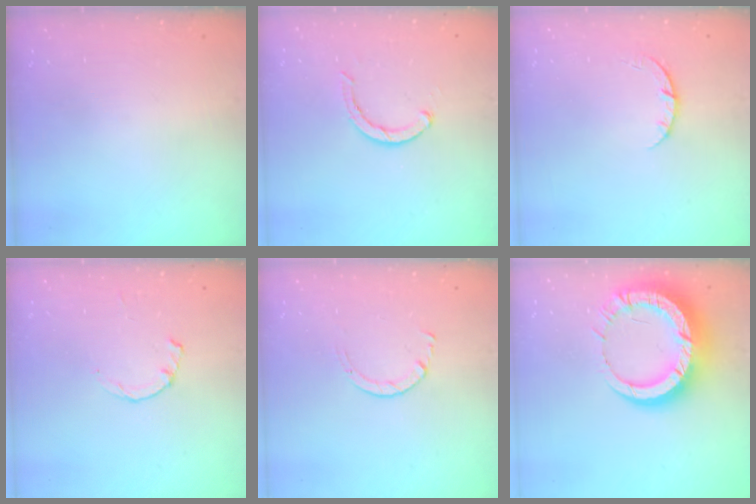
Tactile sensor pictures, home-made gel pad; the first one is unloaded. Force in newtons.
{"total": 3.5, "press": 3.4, "slide": 0.7}
{"total": 3.6, "press": 3.6, "slide": 0.5}
{"total": 1.2, "press": 1.2, "slide": 0.3}
{"total": 1.7, "press": 1.7, "slide": 0.2}
{"total": 16.8, "press": 16.7, "slide": 1.7}